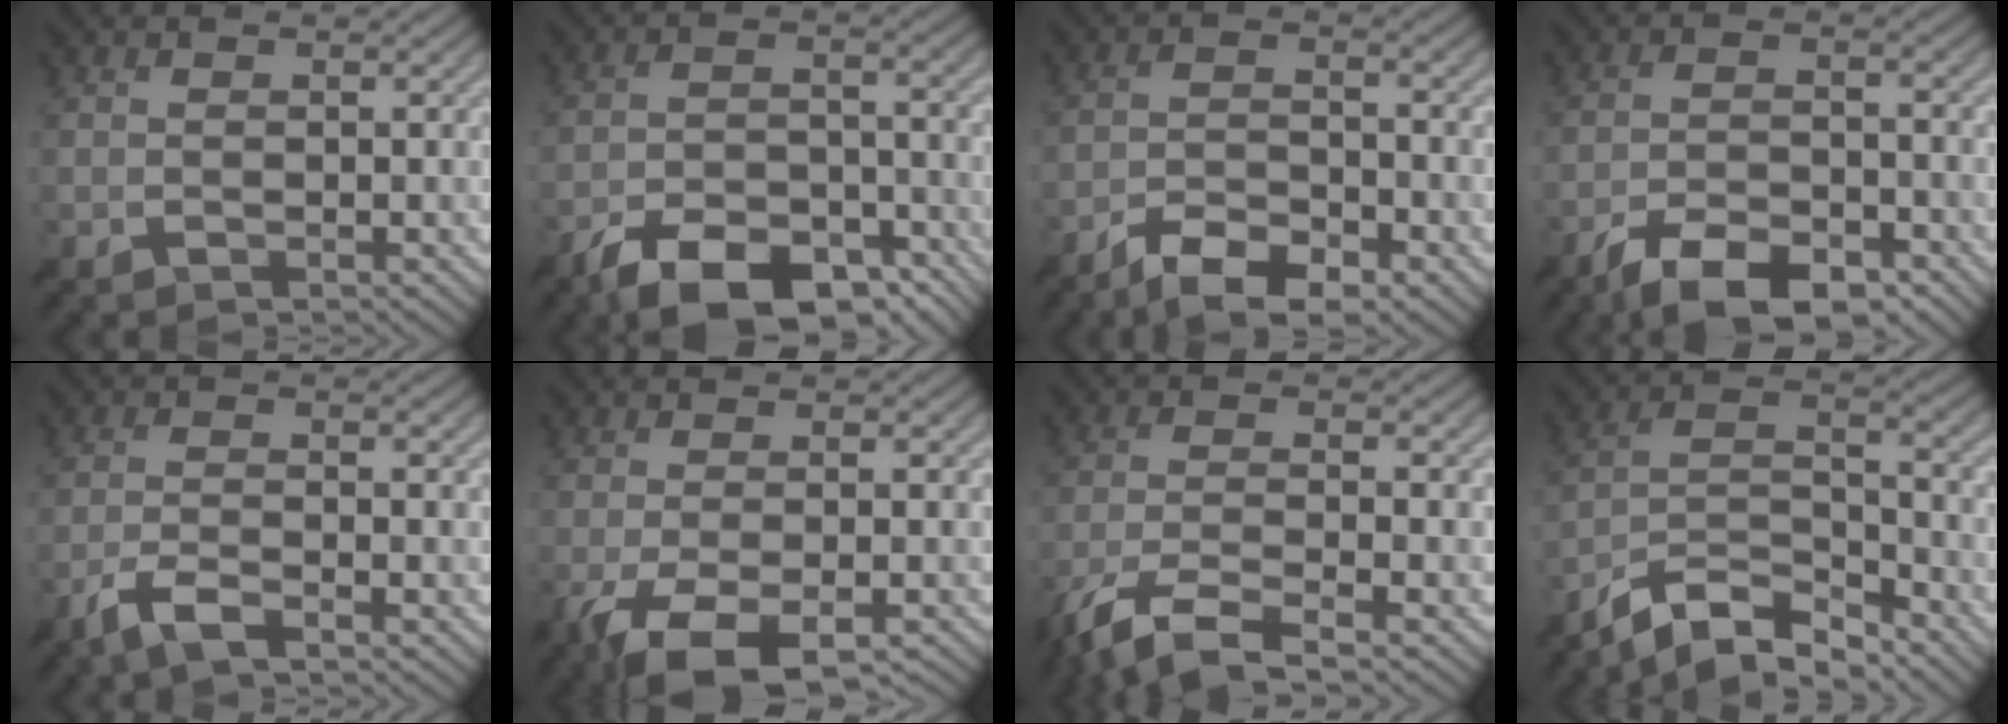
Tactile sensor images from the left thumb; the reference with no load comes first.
{"total": 12.0, "force": [-8.5, 4.6, 7.1], "torque": [-0.125, -0.004, -0.152]}
{"total": 7.0, "force": [-5.1, 2.0, 4.5], "torque": [-0.088, 0.000, -0.095]}
{"total": 9.2, "force": [-6.6, 2.9, 5.7], "torque": [-0.101, 0.002, -0.121]}
{"total": 3.9, "force": [-2.5, 0.8, 2.9], "torque": [-0.065, 0.002, -0.060]}
{"total": 8.7, "force": [-4.7, 2.8, 6.7], "torque": [-0.139, -0.017, -0.080]}
{"total": 7.4, "force": [-5.0, 1.6, 5.2], "torque": [-0.112, -0.010, -0.108]}
{"total": 9.7, "force": [-8.1, 2.4, 4.6], "torque": [-0.090, 0.012, -0.161]}